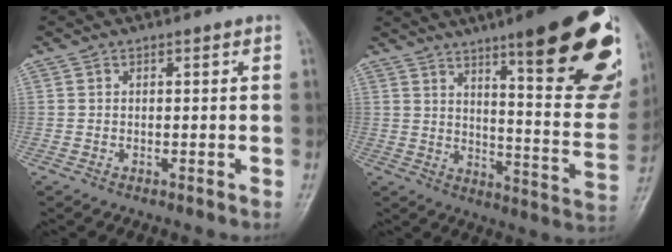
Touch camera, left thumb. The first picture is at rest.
{"total": 26.8, "force": [15.4, 5.9, 21.2], "torque": [-0.239, -0.069, 0.214]}